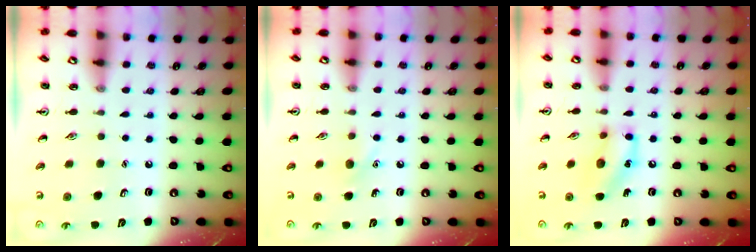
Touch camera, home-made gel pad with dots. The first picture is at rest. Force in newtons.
{"total": 5.5, "press": 5.2, "slide": 1.6}
{"total": 10.8, "press": 10.7, "slide": 1.5}